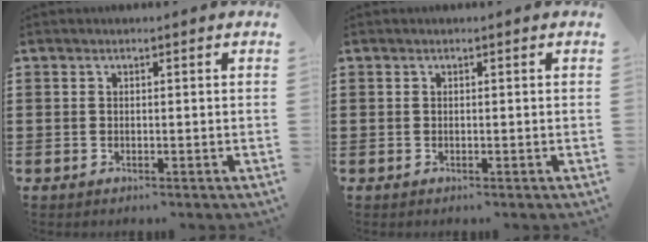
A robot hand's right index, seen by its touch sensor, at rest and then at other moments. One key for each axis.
{"total": 0.0}